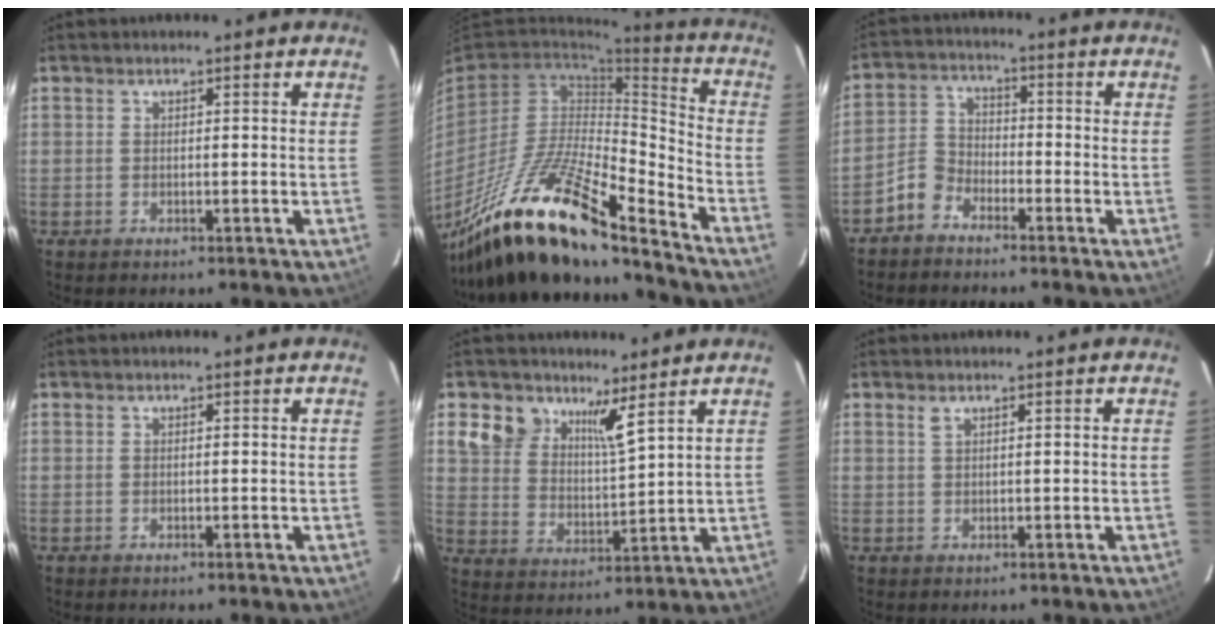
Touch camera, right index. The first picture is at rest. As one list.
[{"total": 23.5, "force": [-17.6, 4.7, 14.8], "torque": [-0.268, -0.035, -0.317]}, {"total": 5.0, "force": [-3.8, 3.0, 1.3], "torque": [-0.029, 0.019, -0.082]}, {"total": 0.0}, {"total": 8.2, "force": [5.3, 5.0, 3.7], "torque": [-0.070, 0.009, 0.102]}, {"total": 0.8, "force": [0.6, 0.2, 0.5], "torque": [-0.011, 0.003, 0.012]}]